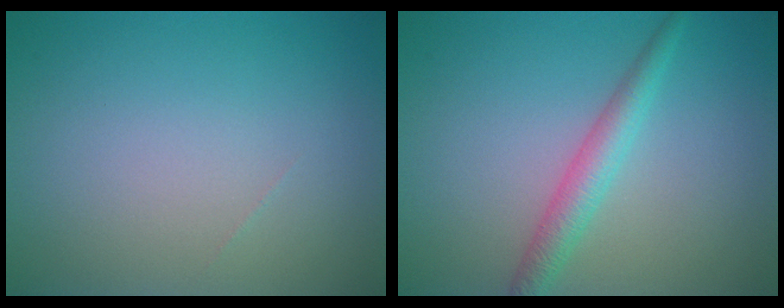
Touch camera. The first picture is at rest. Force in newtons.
{"total": 2.7, "press": 2.7, "slide": 0.1}